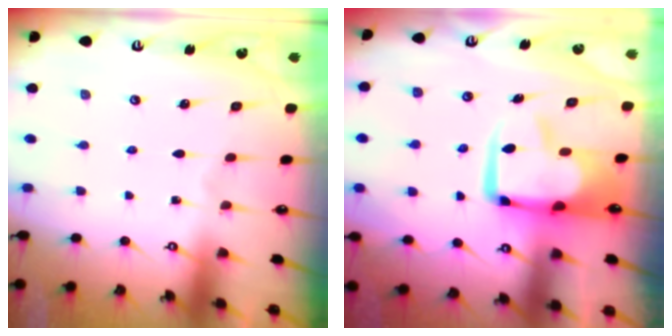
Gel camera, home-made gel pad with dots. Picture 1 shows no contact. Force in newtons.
{"total": 10.5, "press": 10.4, "slide": 1.2}